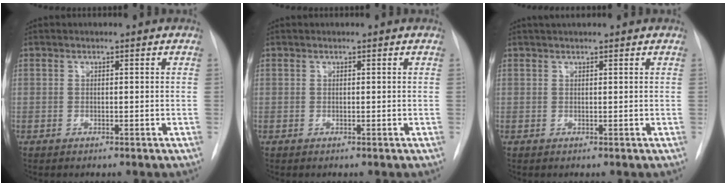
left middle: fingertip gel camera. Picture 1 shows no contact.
{"total": 0.0}
{"total": 2.5, "force": [2.2, 0.3, 1.2], "torque": [-0.019, 0.022, 0.035]}